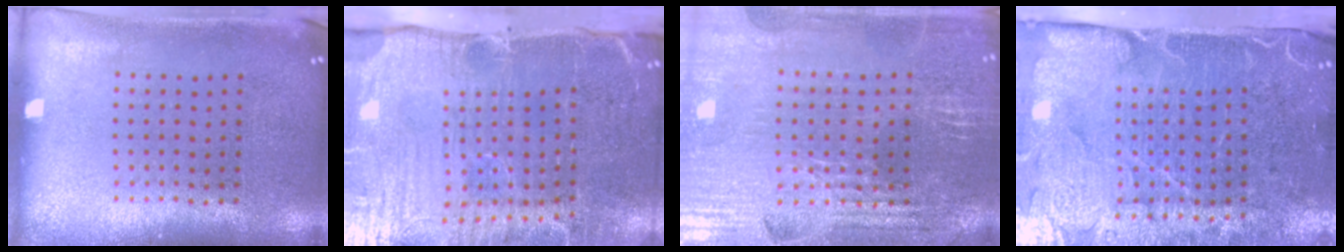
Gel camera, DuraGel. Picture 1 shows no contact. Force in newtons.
{"total": 5.3, "press": 4.4, "slide": 2.9}
{"total": 2.9, "press": 2.9, "slide": 0.5}
{"total": 4.9, "press": 4.1, "slide": 2.8}